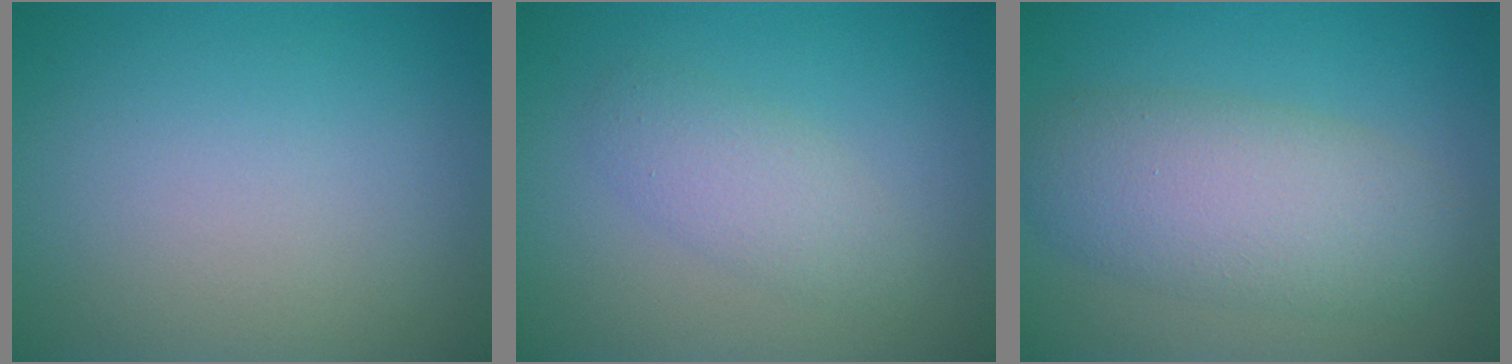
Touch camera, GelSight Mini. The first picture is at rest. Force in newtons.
{"total": 2.5, "press": 2.5, "slide": 0.1}
{"total": 6.2, "press": 6.2, "slide": 0.4}